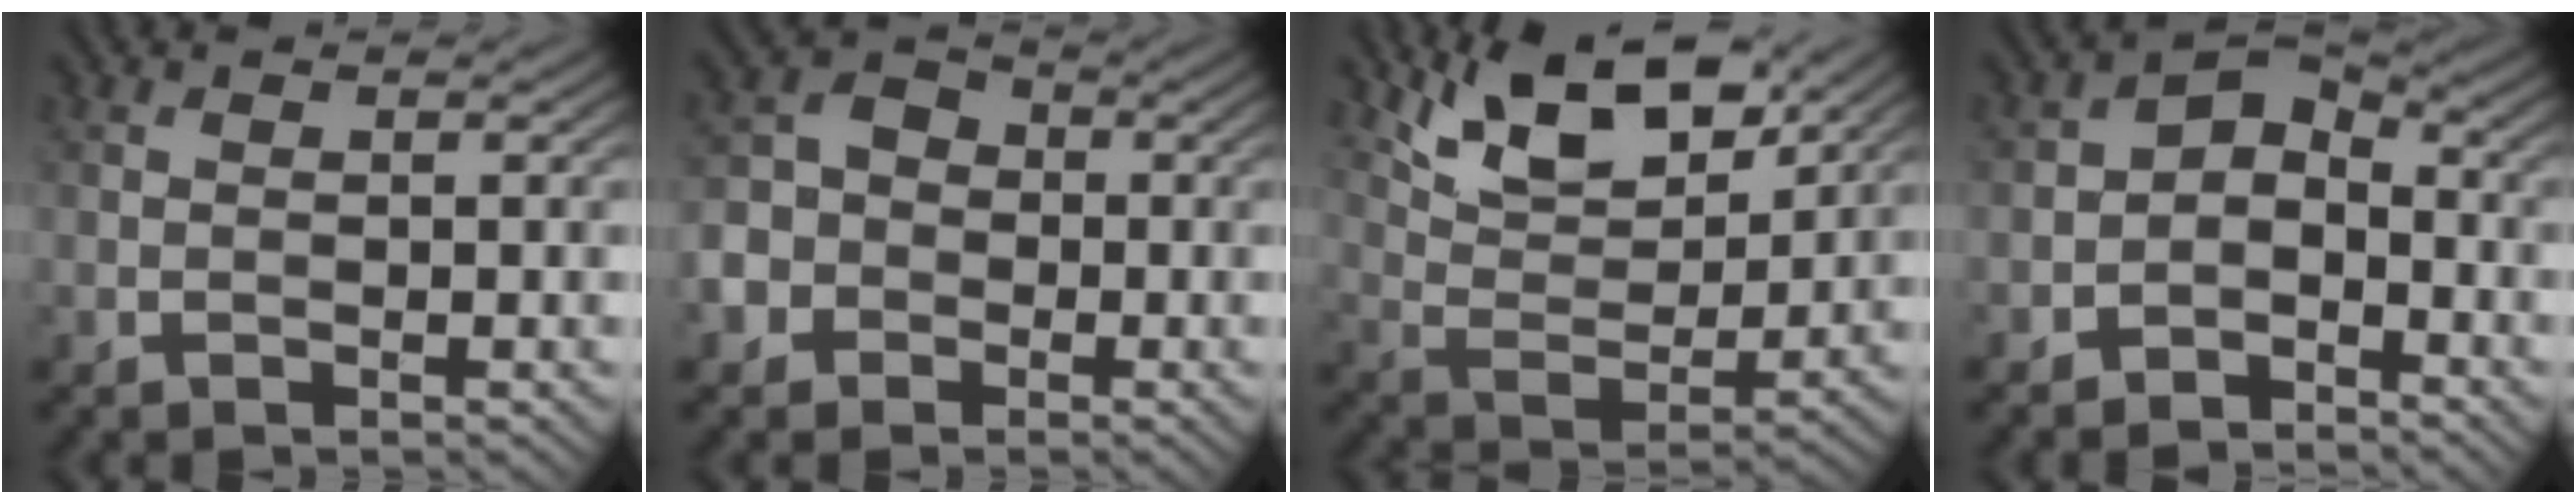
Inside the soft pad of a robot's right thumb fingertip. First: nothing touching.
{"total": 6.7, "force": [-2.7, 5.6, 2.3], "torque": [-0.055, -0.006, -0.070]}
{"total": 11.3, "force": [8.1, 4.2, 6.7], "torque": [-0.138, -0.003, 0.141]}
{"total": 4.7, "force": [-2.3, 3.1, 2.8], "torque": [-0.044, 0.008, -0.058]}